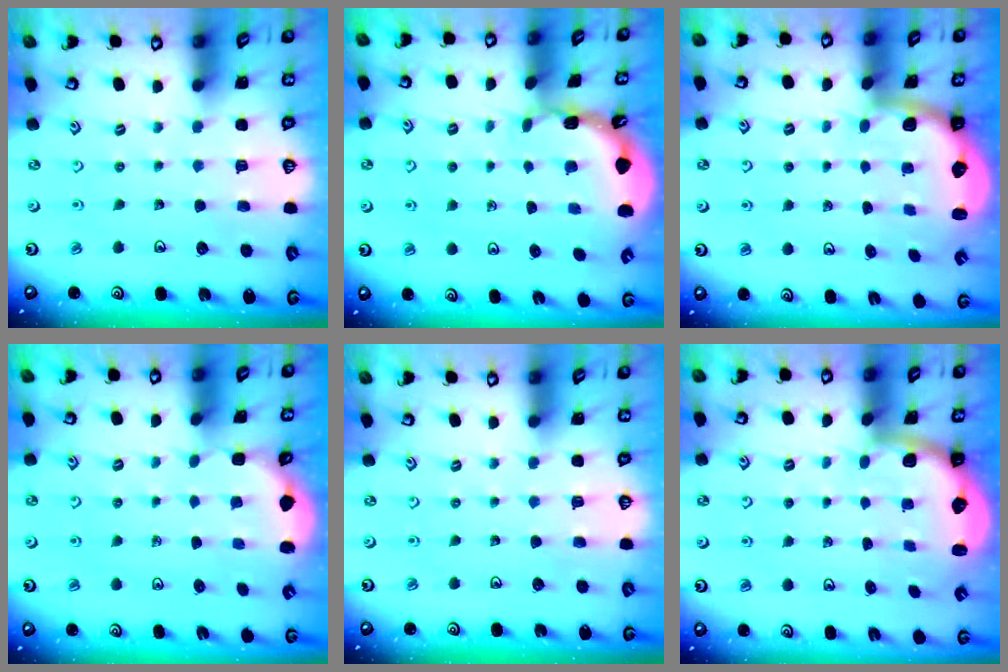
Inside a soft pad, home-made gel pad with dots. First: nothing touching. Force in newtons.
{"total": 1.8, "press": 1.8, "slide": 0.1}
{"total": 2.4, "press": 1.9, "slide": 1.4}
{"total": 2.6, "press": 2.2, "slide": 1.5}
{"total": 0.0}
{"total": 2.4, "press": 1.9, "slide": 1.4}